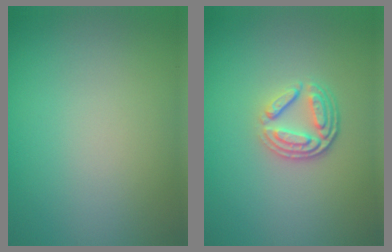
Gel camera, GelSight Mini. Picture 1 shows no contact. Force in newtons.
{"total": 3.8, "press": 2.8, "slide": 2.6}